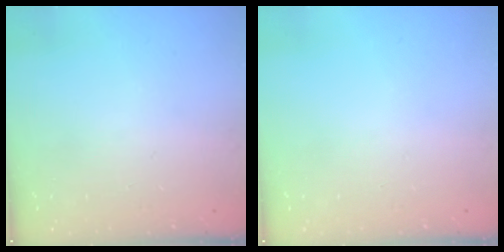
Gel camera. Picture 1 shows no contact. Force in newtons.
{"total": 0.0}